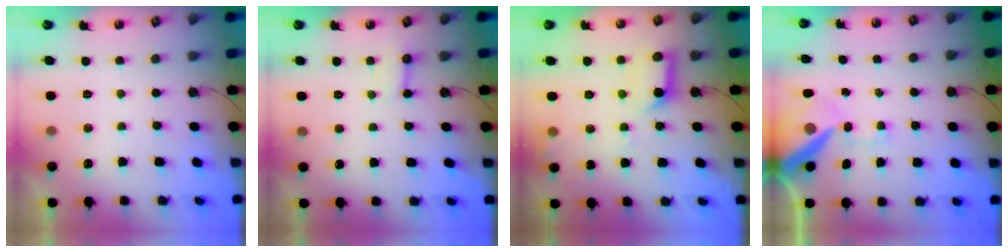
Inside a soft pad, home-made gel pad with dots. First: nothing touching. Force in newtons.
{"total": 2.7, "press": 2.7, "slide": 0.3}
{"total": 10.9, "press": 10.8, "slide": 1.3}
{"total": 14.8, "press": 14.7, "slide": 2.0}